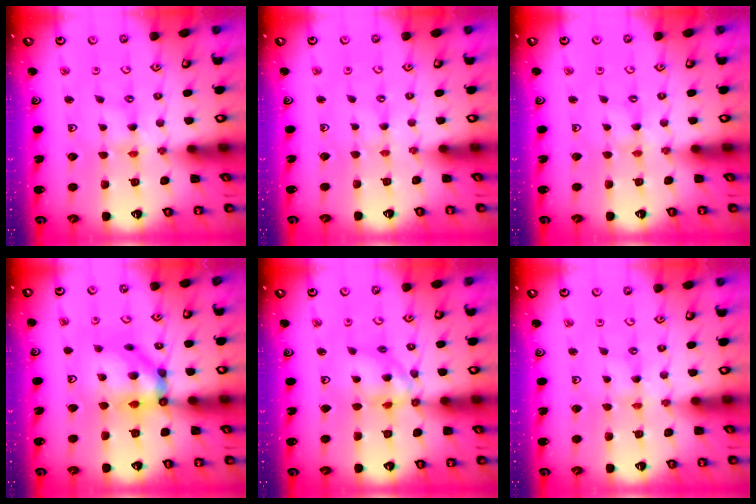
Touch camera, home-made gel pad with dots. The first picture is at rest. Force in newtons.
{"total": 0.7, "press": 0.6, "slide": 0.1}
{"total": 0.0}
{"total": 11.2, "press": 11.0, "slide": 2.4}
{"total": 9.2, "press": 9.1, "slide": 0.9}
{"total": 0.0}